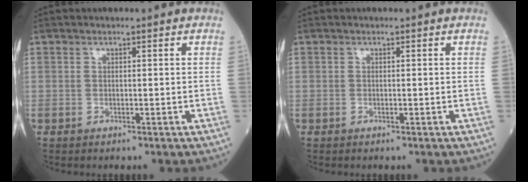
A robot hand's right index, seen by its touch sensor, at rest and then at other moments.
{"total": 0.0}